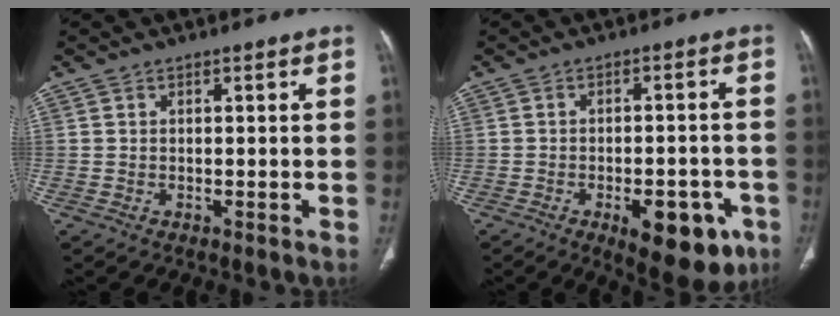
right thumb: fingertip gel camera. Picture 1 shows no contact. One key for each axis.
{"total": 13.0, "fx": -6.0, "fy": 5.9, "fz": 10.0, "tx": -0.103, "ty": 0.018, "tz": -0.070}